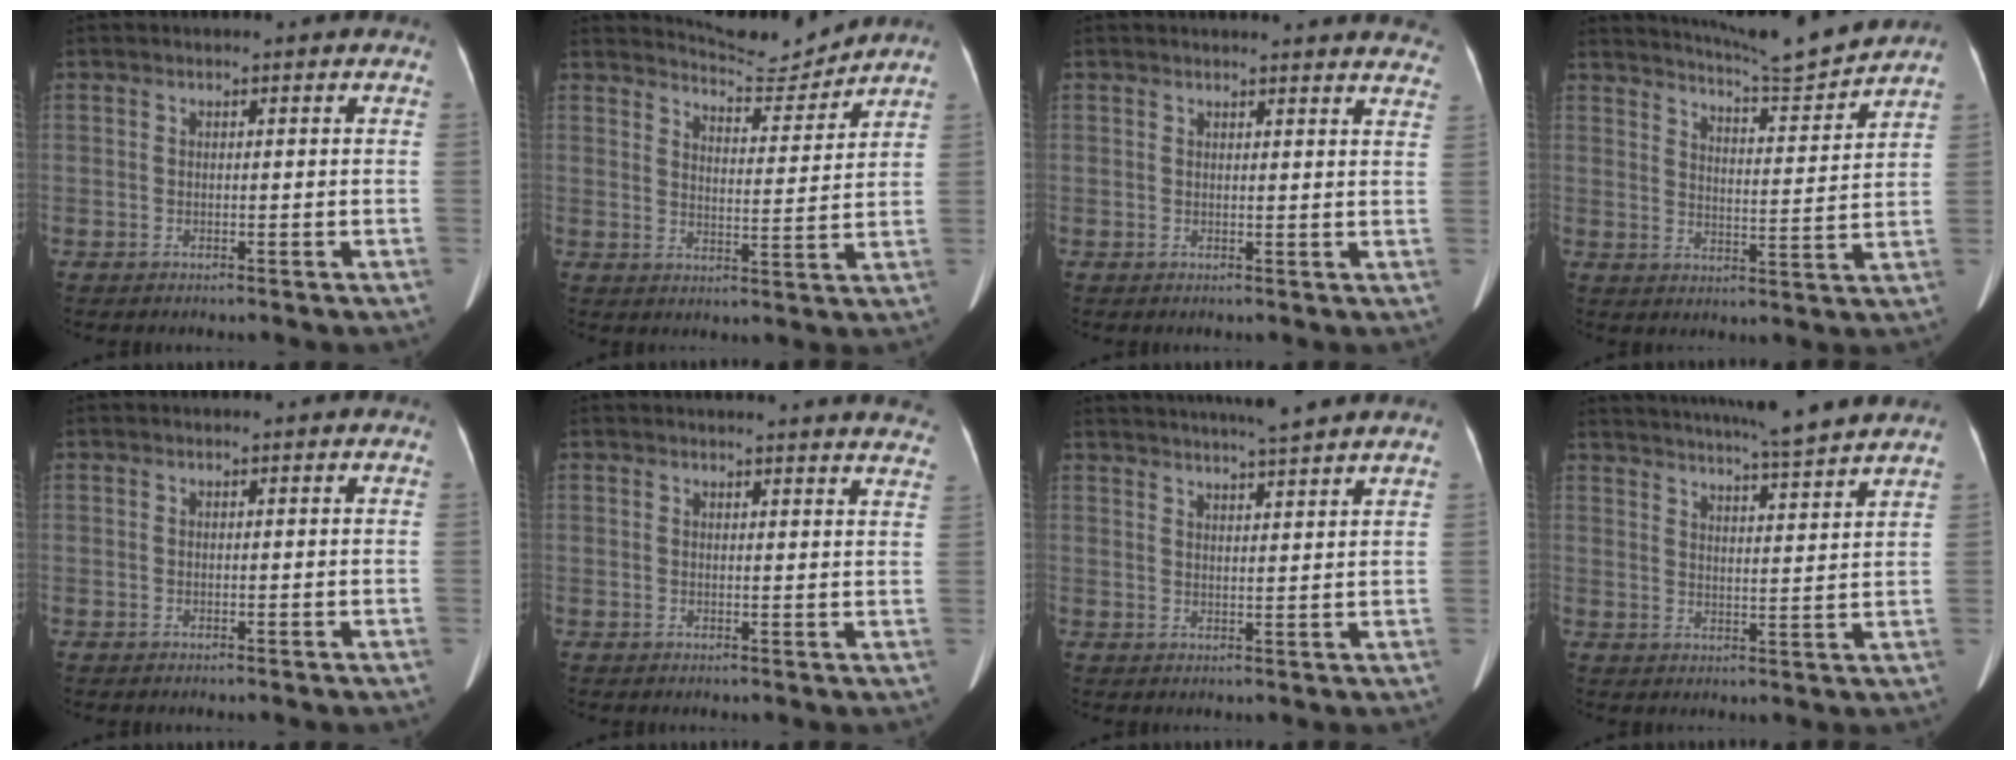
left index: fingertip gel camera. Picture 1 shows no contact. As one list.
[{"total": 7.1, "force": [7.0, -0.5, -0.4], "torque": [-0.007, -0.015, 0.109]}, {"total": 14.7, "force": [14.2, 1.5, 3.3], "torque": [-0.021, -0.044, 0.135]}, {"total": 10.7, "force": [10.4, -1.6, 2.2], "torque": [-0.044, -0.024, 0.158]}, {"total": 0.0}, {"total": 15.5, "force": [15.0, 1.0, 3.7], "torque": [-0.031, -0.055, 0.146]}, {"total": 10.1, "force": [9.1, -1.1, 4.2], "torque": [-0.070, 0.009, 0.126]}, {"total": 14.7, "force": [13.4, -1.2, 6.1], "torque": [-0.106, -0.014, 0.185]}]